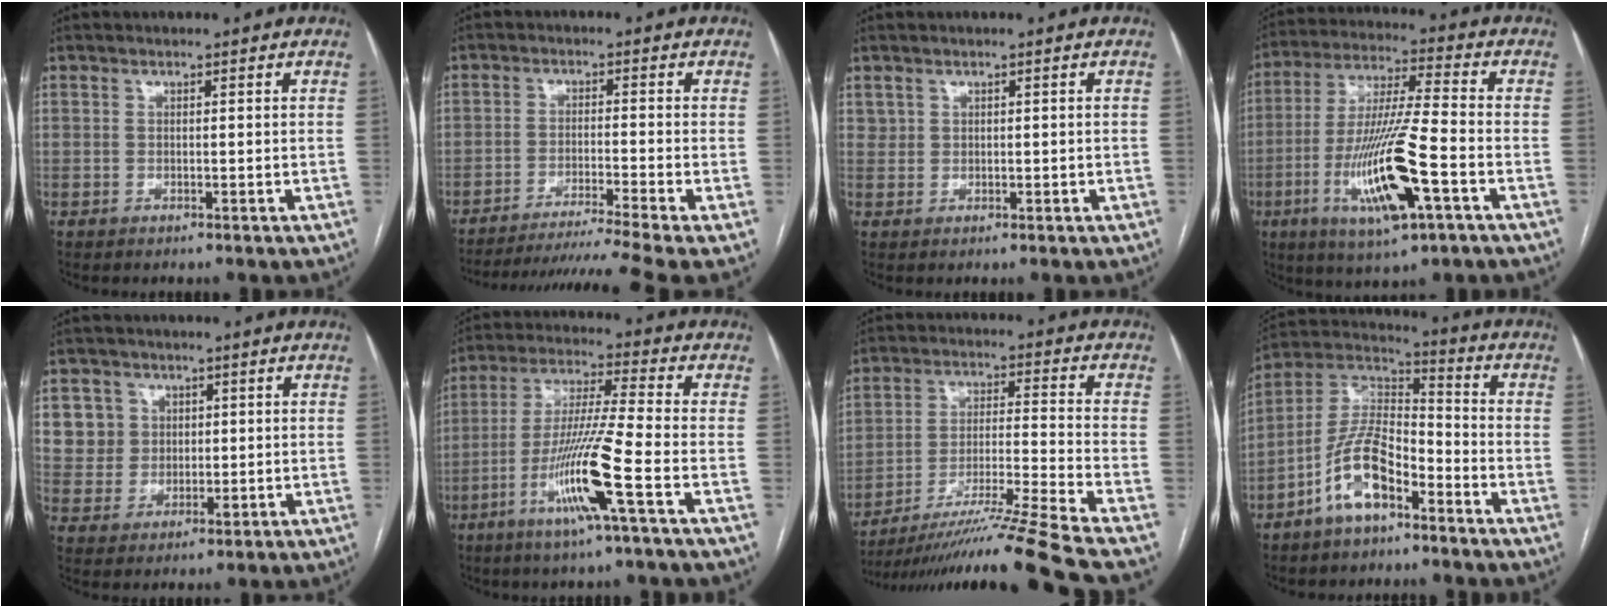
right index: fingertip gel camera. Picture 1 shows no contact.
{"total": 12.6, "force": [-10.6, -3.1, 6.0], "torque": [-0.086, -0.018, -0.166]}
{"total": 1.3, "force": [0.6, 1.1, 0.2], "torque": [0.000, 0.009, 0.013]}
{"total": 16.5, "force": [-5.8, 1.6, 15.3], "torque": [-0.308, -0.018, -0.101]}
{"total": 7.2, "force": [2.4, 6.8, 0.8], "torque": [-0.013, 0.017, 0.054]}
{"total": 12.9, "force": [-5.3, -1.1, 11.8], "torque": [-0.234, -0.015, -0.105]}
{"total": 18.9, "force": [-15.6, -3.4, 10.1], "torque": [-0.164, -0.019, -0.267]}
{"total": 11.7, "force": [-6.3, 4.8, 8.6], "torque": [-0.183, 0.019, -0.119]}